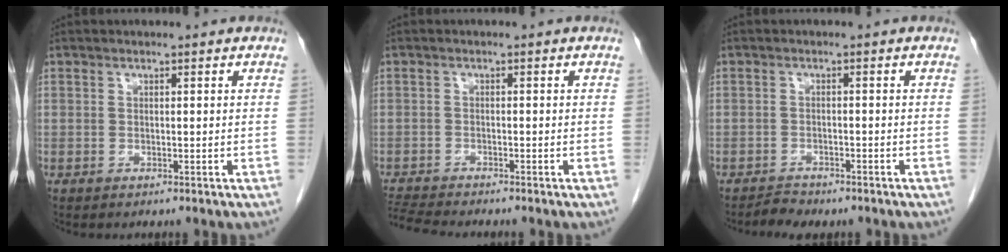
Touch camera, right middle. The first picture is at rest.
{"total": 5.0, "force": [-4.8, -0.4, 1.3], "torque": [-0.028, -0.018, -0.085]}
{"total": 2.1, "force": [-2.0, 0.6, 0.3], "torque": [-0.011, -0.003, -0.031]}